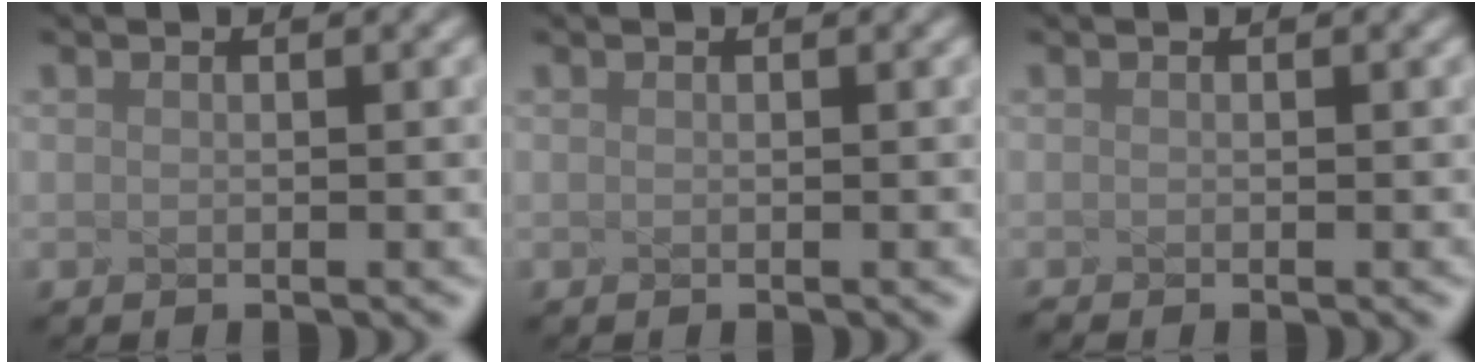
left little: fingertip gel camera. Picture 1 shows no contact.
{"total": 0.0}
{"total": 0.9, "force": [-0.9, 0.0, 0.3], "torque": [-0.001, 0.004, -0.005]}